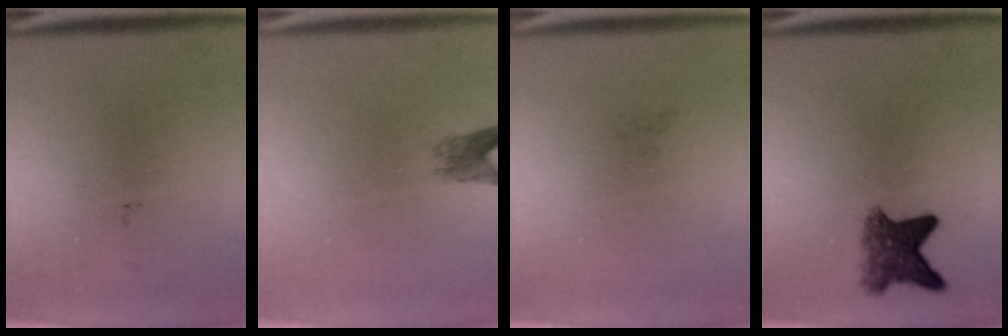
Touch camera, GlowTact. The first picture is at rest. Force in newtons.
{"total": 2.2}
{"total": 0.0}
{"total": 4.9}